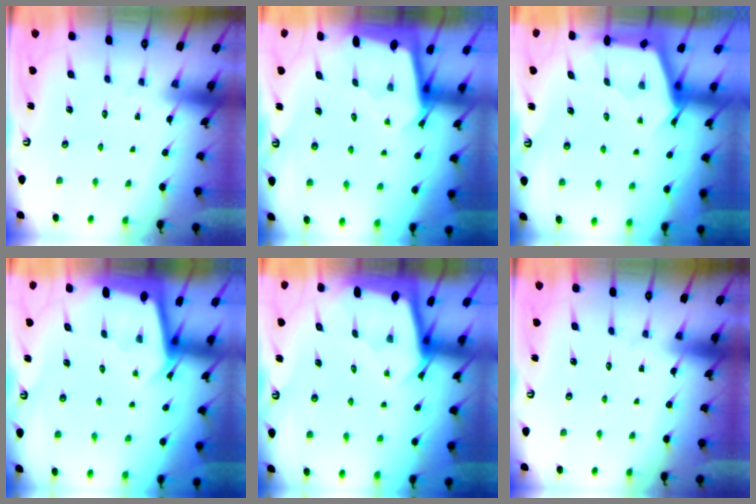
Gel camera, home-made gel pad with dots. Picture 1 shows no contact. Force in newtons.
{"total": 2.4, "press": 2.4, "slide": 0.1}
{"total": 2.6, "press": 2.5, "slide": 0.4}
{"total": 2.4, "press": 2.4, "slide": 0.1}
{"total": 2.4, "press": 2.4, "slide": 0.1}
{"total": 0.0}